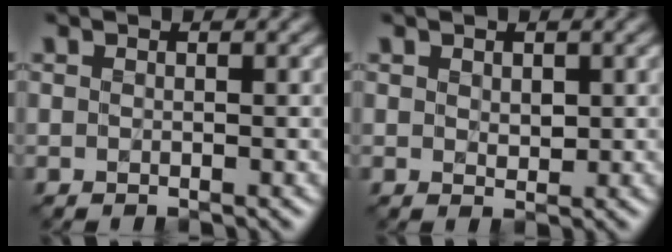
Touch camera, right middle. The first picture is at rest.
{"total": 0.8, "force": [0.3, 0.5, 0.6], "torque": [-0.011, -0.005, 0.012]}